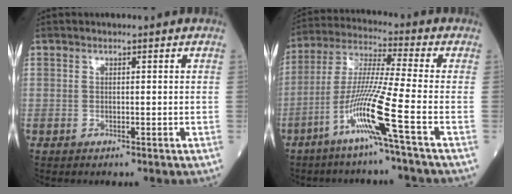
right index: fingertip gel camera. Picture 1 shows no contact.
{"total": 11.2, "force": [-5.2, -2.2, 9.7], "torque": [-0.197, -0.014, -0.107]}